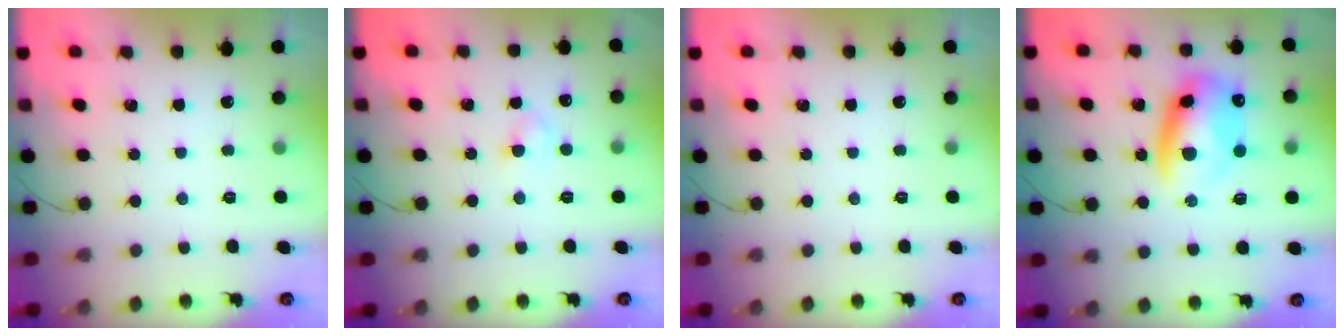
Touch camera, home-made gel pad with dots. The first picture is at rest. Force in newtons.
{"total": 2.6, "press": 2.4, "slide": 1.1}
{"total": 0.0}
{"total": 12.9, "press": 12.5, "slide": 3.2}